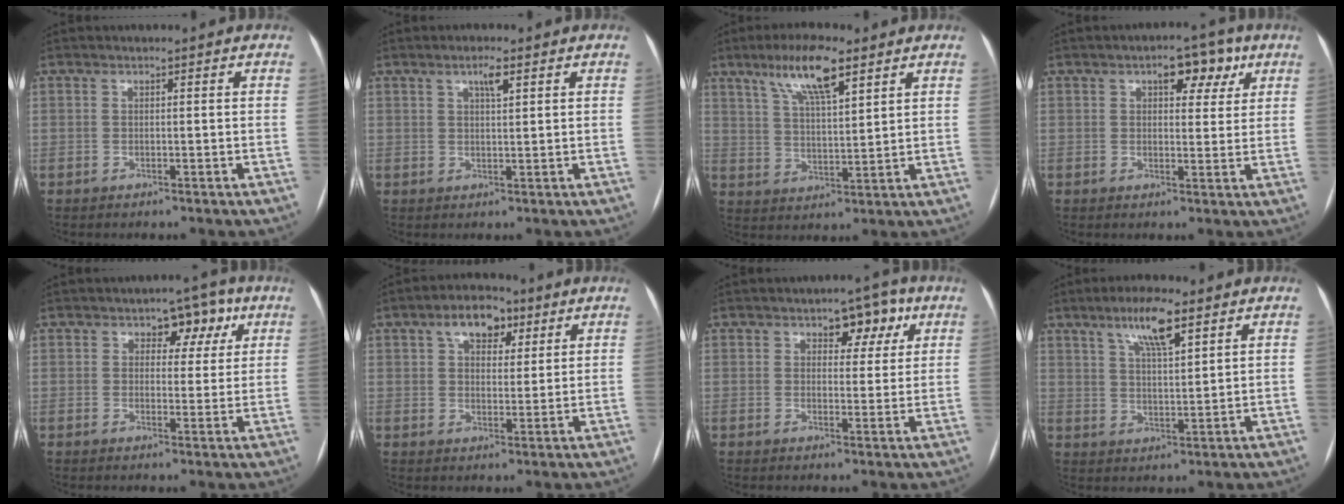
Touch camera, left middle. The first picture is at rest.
{"total": 2.6, "force": [1.4, 0.4, 2.2], "torque": [-0.039, 0.003, 0.023]}
{"total": 9.8, "force": [6.1, 1.9, 7.4], "torque": [-0.142, 0.010, 0.110]}
{"total": 5.9, "force": [3.0, 3.1, 4.0], "torque": [-0.046, 0.018, 0.038]}
{"total": 5.3, "force": [2.5, 3.5, 3.2], "torque": [-0.026, 0.017, 0.031]}
{"total": 7.0, "force": [3.6, 4.0, 4.5], "torque": [-0.070, 0.021, 0.057]}
{"total": 5.3, "force": [2.7, 3.2, 3.3], "torque": [-0.031, 0.015, 0.034]}
{"total": 7.8, "force": [4.8, 1.4, 6.0], "torque": [-0.113, 0.007, 0.085]}